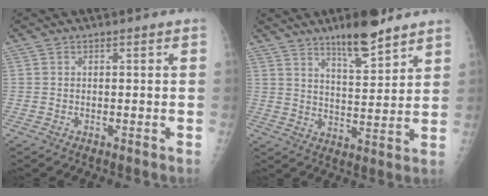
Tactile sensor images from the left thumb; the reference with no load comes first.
{"total": 10.4, "force": [7.8, 2.5, 6.4], "torque": [-0.086, -0.055, 0.131]}